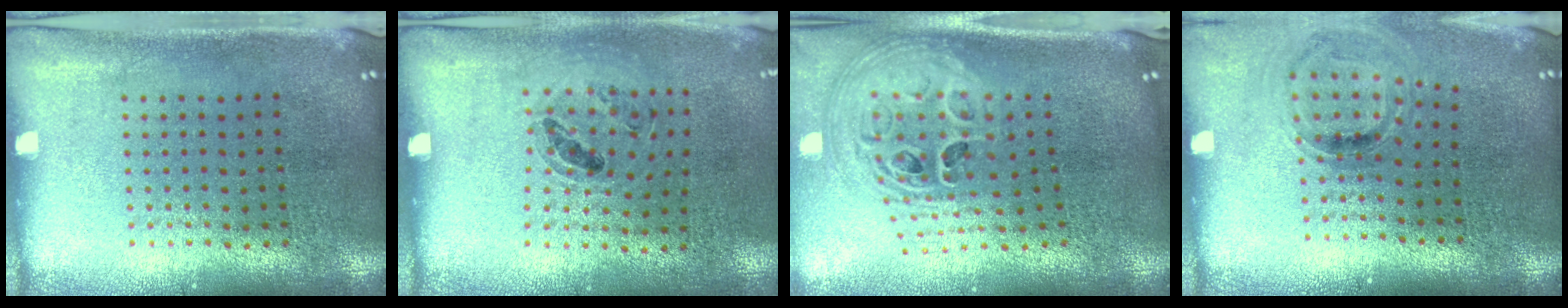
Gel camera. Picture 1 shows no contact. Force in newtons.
{"total": 1.0, "press": 0.9, "slide": 0.4}
{"total": 2.8, "press": 2.0, "slide": 2.0}
{"total": 1.0, "press": 0.9, "slide": 0.4}